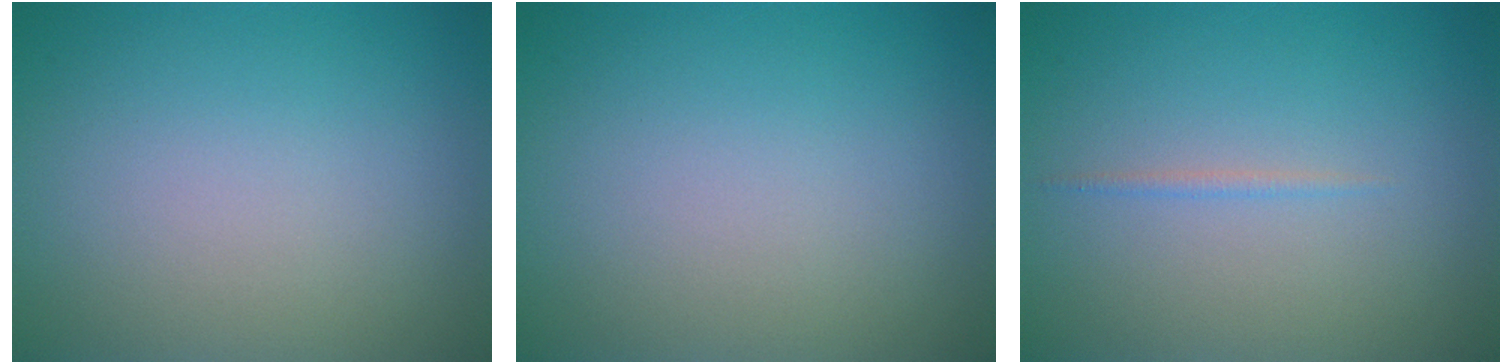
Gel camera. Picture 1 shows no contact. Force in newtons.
{"total": 0.0}
{"total": 0.6, "press": 0.6, "slide": 0.1}